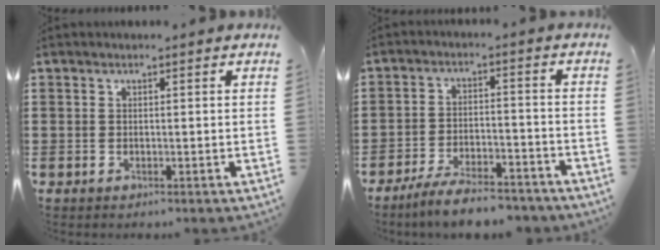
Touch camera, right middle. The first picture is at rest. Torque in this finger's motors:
{"motor_torque": [1.51, -0.62, 0.30, 0.14]}